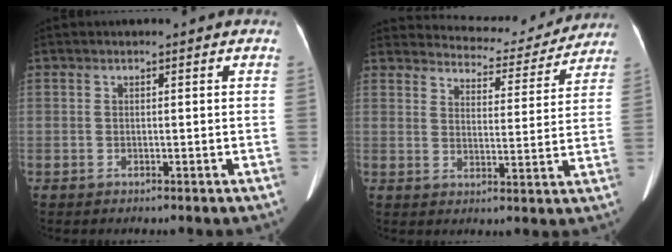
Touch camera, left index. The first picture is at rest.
{"total": 12.4, "force": [12.0, 2.9, 1.4], "torque": [-0.009, -0.004, 0.143]}